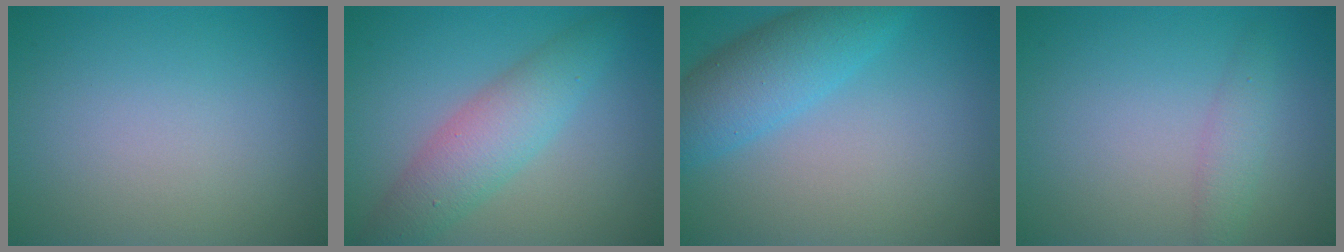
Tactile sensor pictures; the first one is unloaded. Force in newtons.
{"total": 4.6, "press": 4.6, "slide": 0.0}
{"total": 5.3, "press": 5.3, "slide": 0.2}
{"total": 1.7, "press": 1.7, "slide": 0.1}